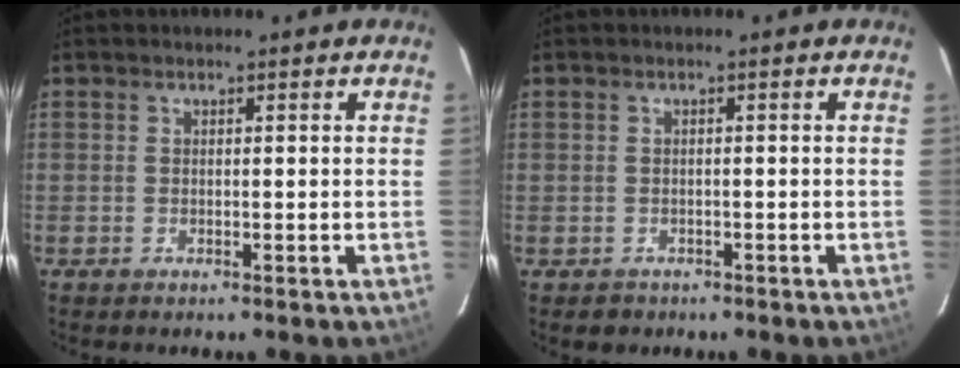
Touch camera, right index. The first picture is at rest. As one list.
[{"total": 2.3, "force": [-1.0, 2.1, 0.2], "torque": [-0.004, 0.006, -0.011]}]